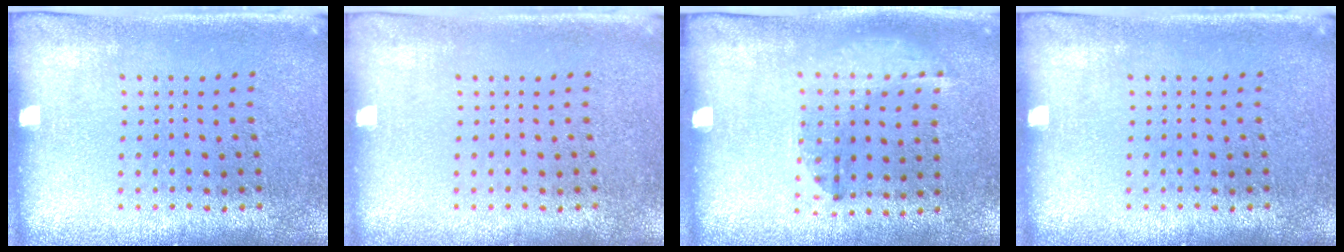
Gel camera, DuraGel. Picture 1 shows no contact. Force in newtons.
{"total": 0.0}
{"total": 1.3, "press": 0.9, "slide": 1.0}
{"total": 0.0}